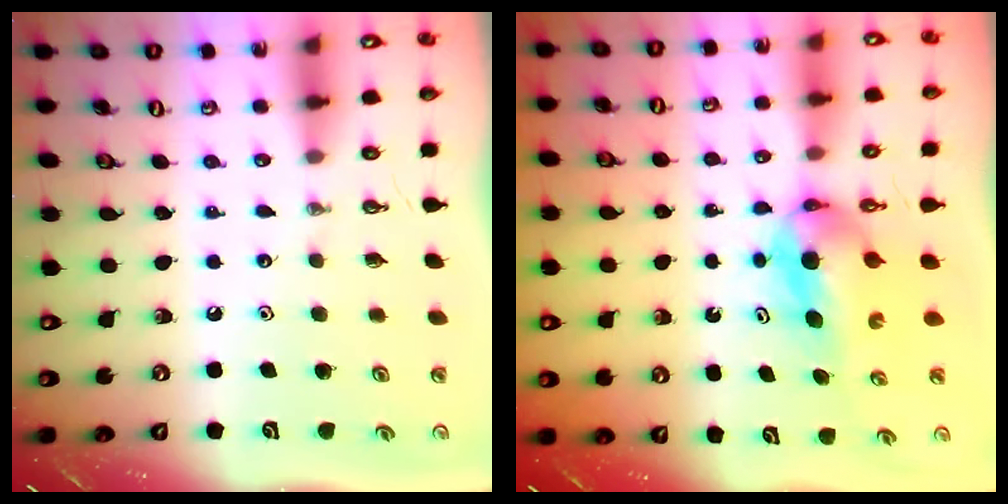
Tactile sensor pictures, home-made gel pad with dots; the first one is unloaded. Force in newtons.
{"total": 5.8, "press": 4.9, "slide": 3.1}